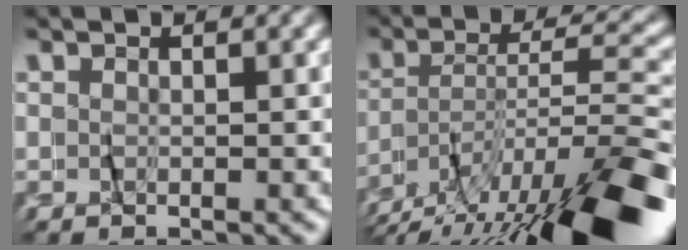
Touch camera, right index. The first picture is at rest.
{"total": 9.7, "force": [-6.8, 1.8, 6.7], "torque": [-0.116, -0.008, -0.109]}